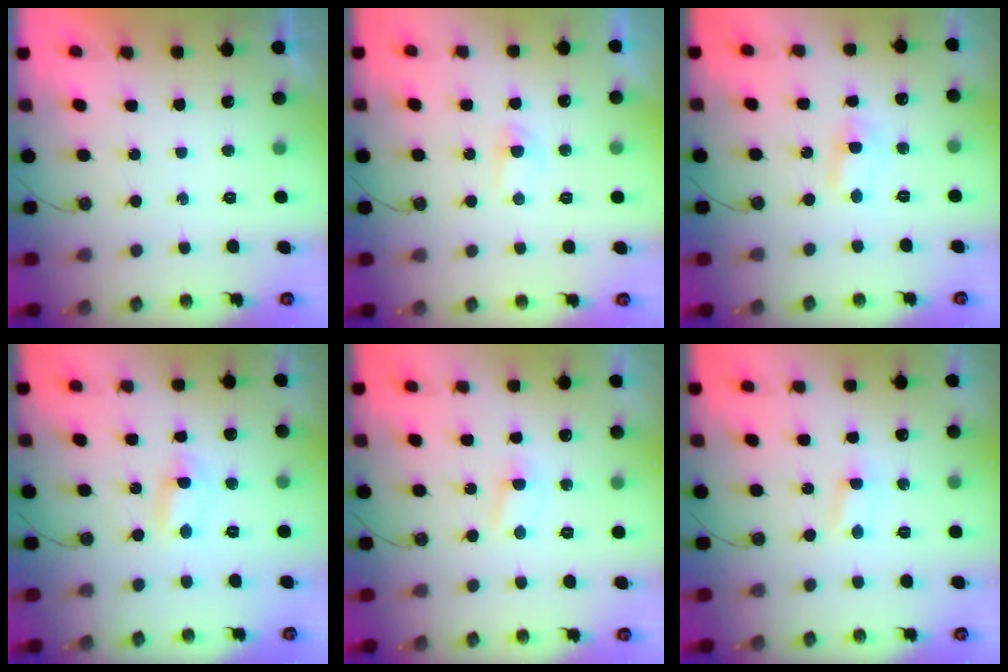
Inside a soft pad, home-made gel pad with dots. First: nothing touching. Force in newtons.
{"total": 3.8, "press": 3.7, "slide": 0.6}
{"total": 2.0, "press": 1.9, "slide": 0.8}
{"total": 1.2, "press": 1.0, "slide": 0.6}
{"total": 3.2, "press": 3.2, "slide": 0.4}
{"total": 1.3, "press": 1.3, "slide": 0.2}